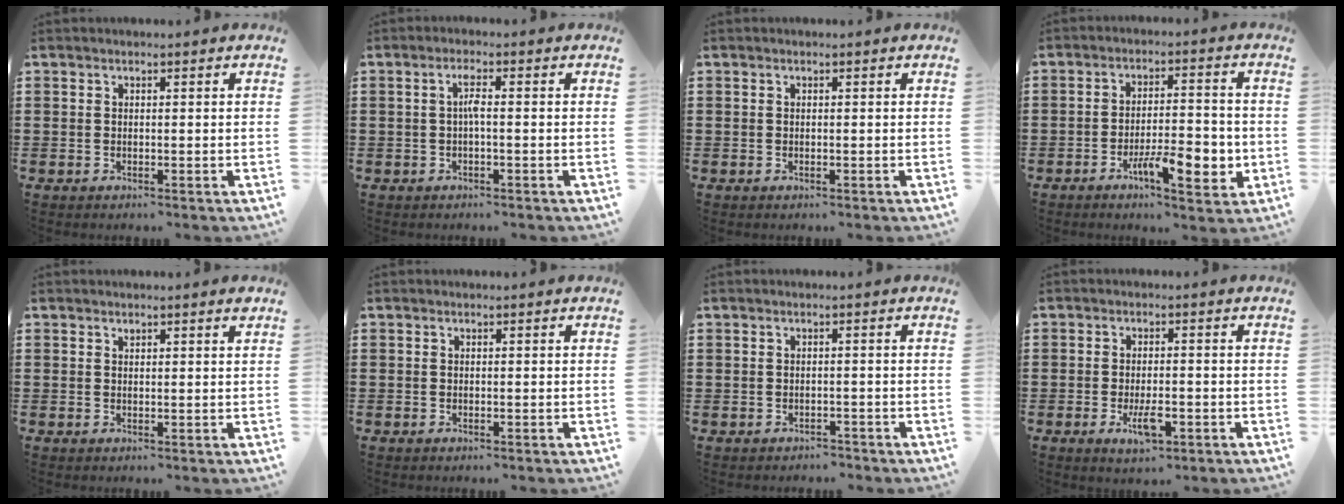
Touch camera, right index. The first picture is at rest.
{"total": 2.2, "force": [-0.3, 0.2, 2.2], "torque": [-0.045, 0.002, -0.007]}
{"total": 0.0}
{"total": 9.2, "force": [-3.7, 3.2, 7.8], "torque": [-0.126, -0.002, -0.061]}
{"total": 1.0, "force": [0.9, 0.2, 0.4], "torque": [0.007, -0.006, 0.012]}
{"total": 0.0}
{"total": 1.2, "force": [-1.1, 0.4, -0.1], "torque": [-0.002, 0.004, -0.026]}
{"total": 4.6, "force": [-1.6, 1.7, 3.9], "torque": [-0.078, -0.002, -0.030]}